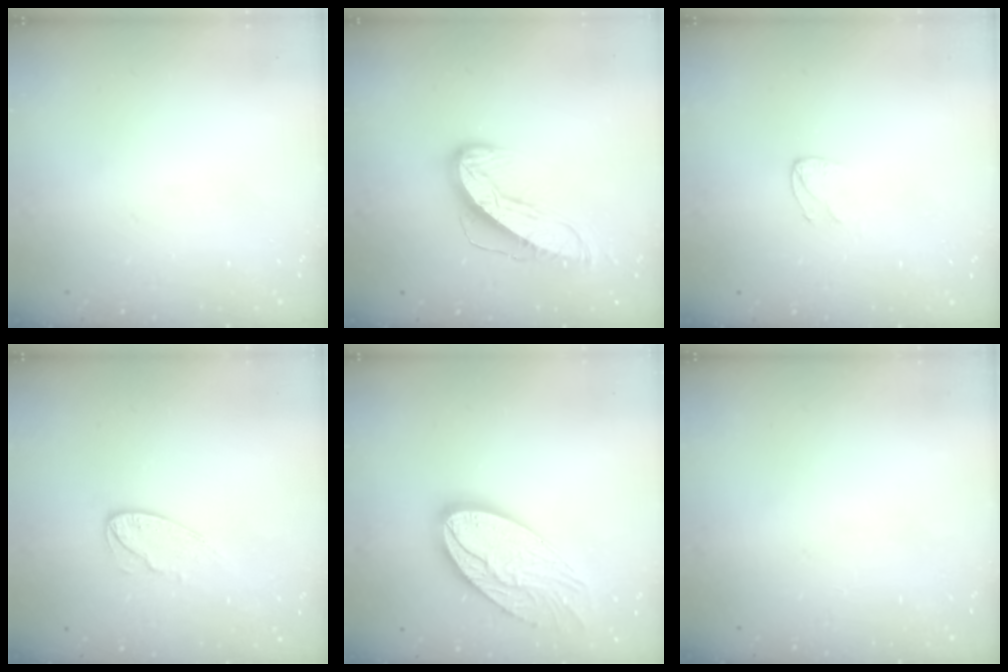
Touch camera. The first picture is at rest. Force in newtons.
{"total": 10.2, "press": 10.2, "slide": 0.5}
{"total": 3.7, "press": 3.7, "slide": 0.4}
{"total": 8.4, "press": 8.4, "slide": 0.1}
{"total": 18.9, "press": 18.9, "slide": 1.4}
{"total": 0.0}